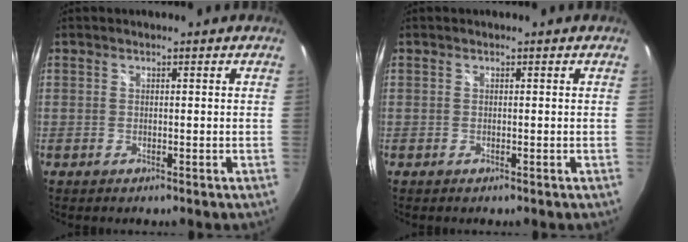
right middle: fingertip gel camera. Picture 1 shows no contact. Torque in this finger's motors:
{"motor_torque": [0.78, -0.79, -0.02, 0.01]}